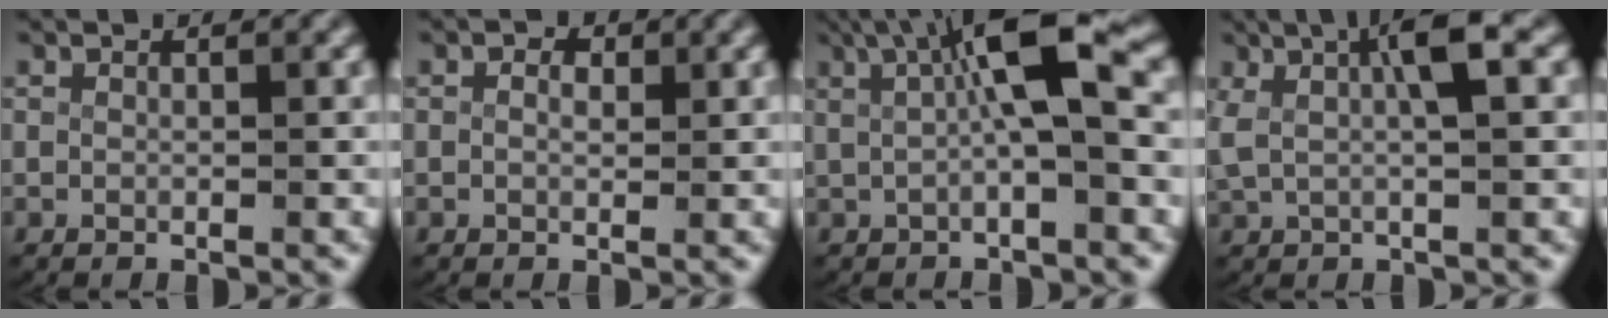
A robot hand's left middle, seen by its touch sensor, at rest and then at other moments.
{"total": 1.2, "force": [0.2, 0.8, 0.9], "torque": [-0.014, -0.007, 0.004]}
{"total": 6.9, "force": [1.9, 1.2, 6.6], "torque": [-0.098, 0.020, 0.024]}
{"total": 6.0, "force": [2.0, 2.8, 4.9], "torque": [-0.092, 0.020, 0.027]}